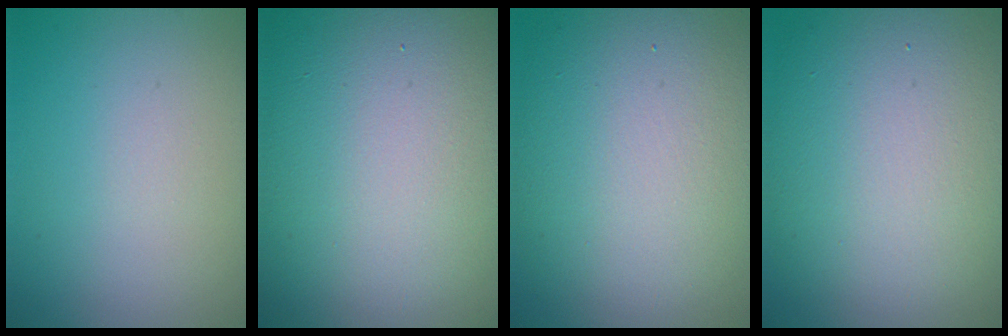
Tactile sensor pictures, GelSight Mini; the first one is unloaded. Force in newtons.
{"total": 24.6, "press": 24.6, "slide": 1.1}
{"total": 14.7, "press": 14.7, "slide": 1.2}
{"total": 14.6, "press": 14.5, "slide": 0.5}